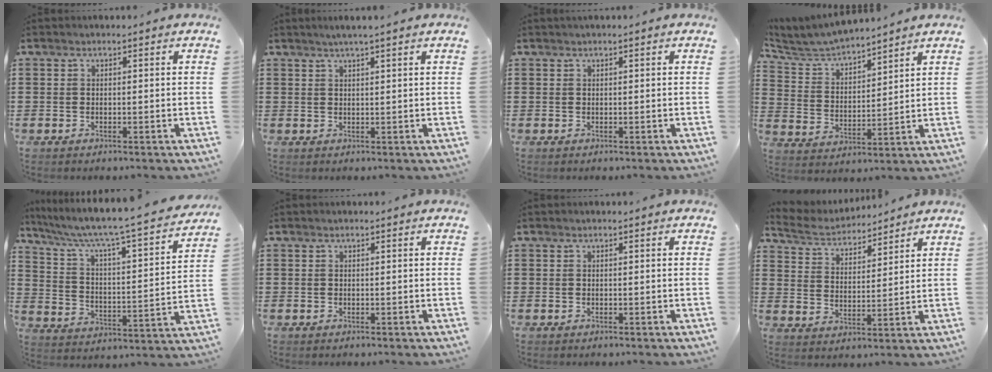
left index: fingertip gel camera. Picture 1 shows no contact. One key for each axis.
{"total": 1.6, "fx": 1.2, "fy": -0.3, "fz": 1.0, "tx": -0.020, "ty": 0.001, "tz": 0.021}
{"total": 0.0}
{"total": 5.6, "fx": 5.3, "fy": 0.8, "fz": 1.4, "tx": -0.056, "ty": -0.033, "tz": 0.089}
{"total": 5.6, "fx": 4.7, "fy": 0.2, "fz": 3.0, "tx": -0.084, "ty": -0.049, "tz": 0.068}
{"total": 0.0}
{"total": 0.0}
{"total": 4.7, "fx": 4.6, "fy": 0.8, "fz": 0.5, "tx": -0.035, "ty": -0.023, "tz": 0.077}